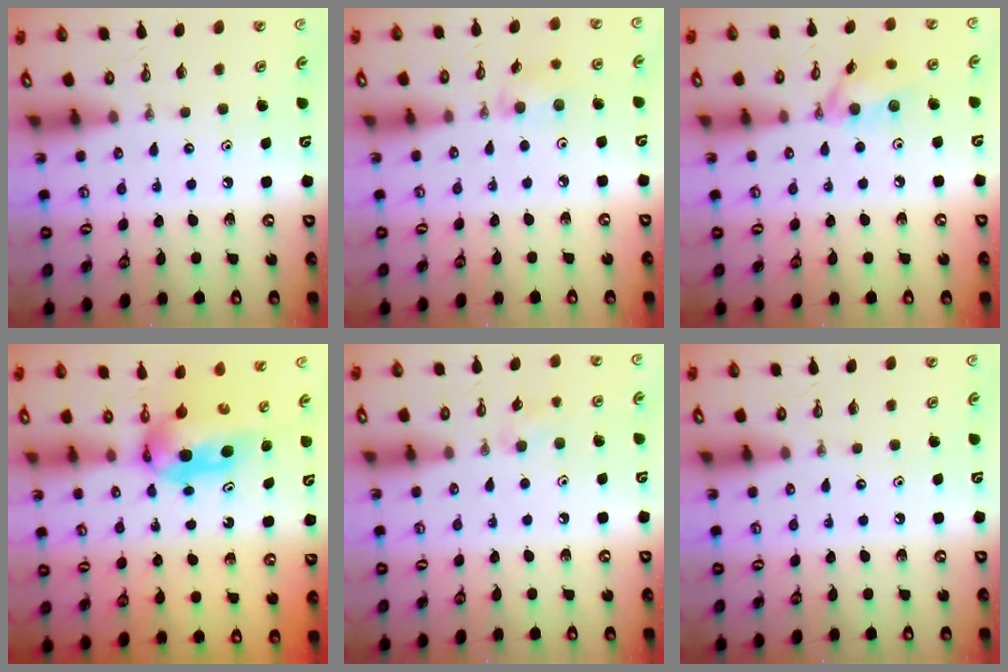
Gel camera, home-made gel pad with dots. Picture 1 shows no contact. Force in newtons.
{"total": 6.9, "press": 5.4, "slide": 4.3}
{"total": 10.6, "press": 10.5, "slide": 1.3}
{"total": 6.1, "press": 5.0, "slide": 3.6}
{"total": 7.9, "press": 7.3, "slide": 3.2}
{"total": 0.0}